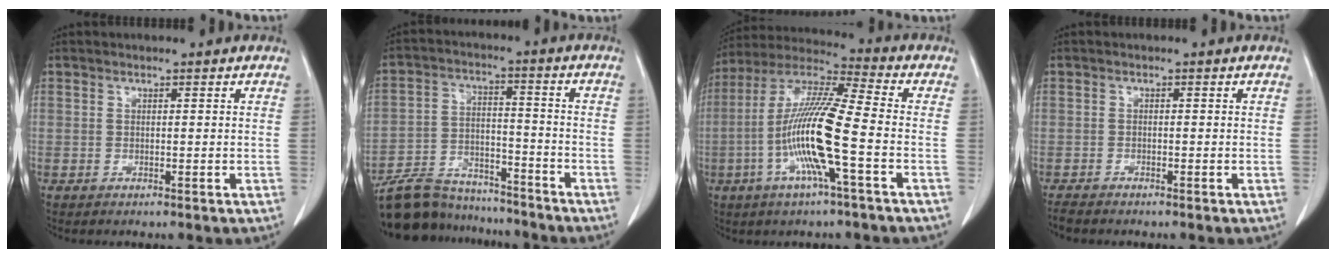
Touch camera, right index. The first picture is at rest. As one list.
[{"total": 15.6, "force": [-14.0, 5.4, 4.2], "torque": [-0.085, 0.020, -0.229]}, {"total": 15.6, "force": [-4.0, 0.8, 15.1], "torque": [-0.308, -0.003, -0.083]}, {"total": 2.8, "force": [-2.3, 1.0, 1.2], "torque": [-0.027, -0.004, -0.036]}]